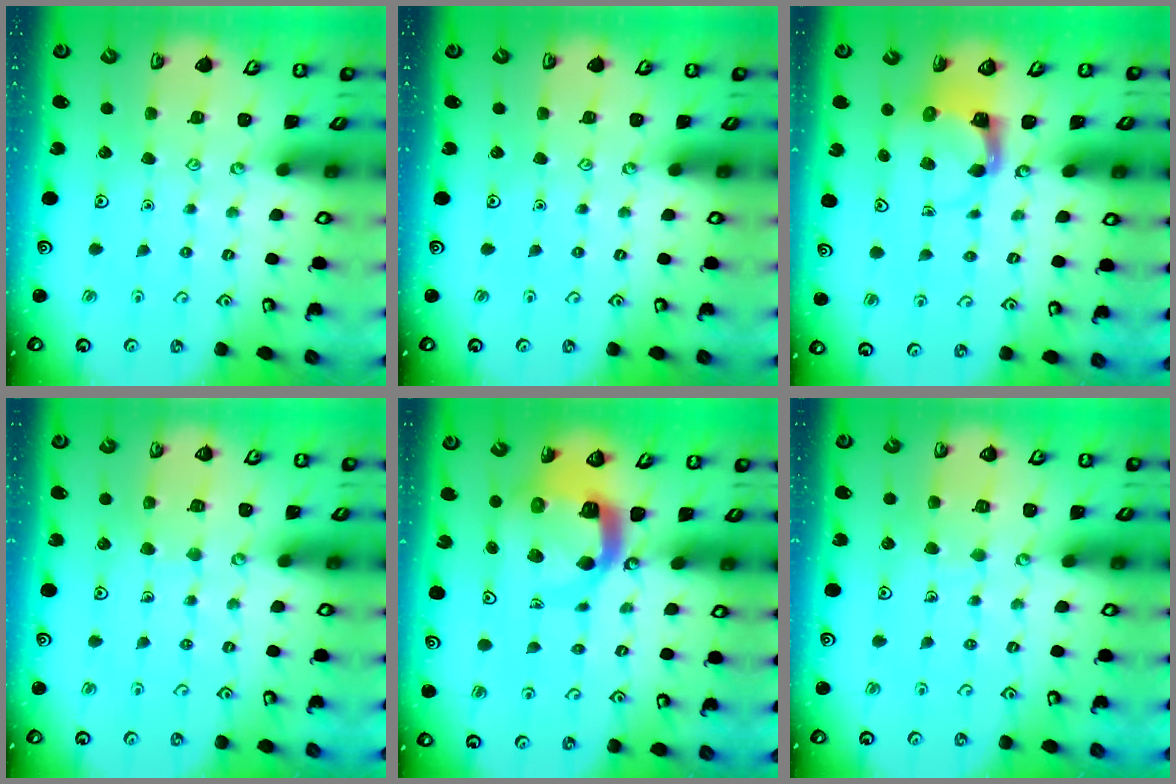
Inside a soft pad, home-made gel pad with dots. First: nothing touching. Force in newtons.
{"total": 0.0}
{"total": 3.5, "press": 3.5, "slide": 0.4}
{"total": 6.0, "press": 6.0, "slide": 0.5}
{"total": 9.6, "press": 9.6, "slide": 1.3}
{"total": 5.7, "press": 5.7, "slide": 0.3}